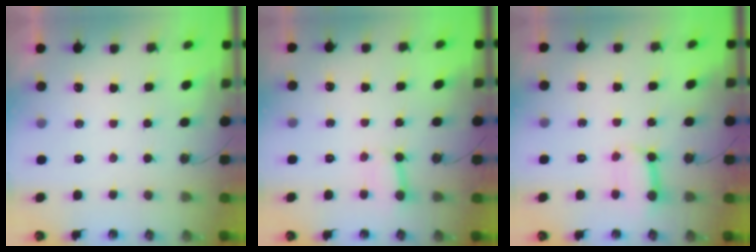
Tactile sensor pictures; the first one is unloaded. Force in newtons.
{"total": 2.6, "press": 2.6, "slide": 0.1}
{"total": 7.9, "press": 7.8, "slide": 1.1}